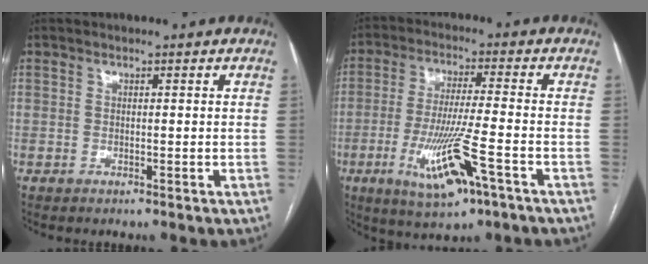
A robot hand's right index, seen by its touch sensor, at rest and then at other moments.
{"total": 12.1, "force": [-5.2, 1.2, 10.9], "torque": [-0.212, -0.024, -0.086]}